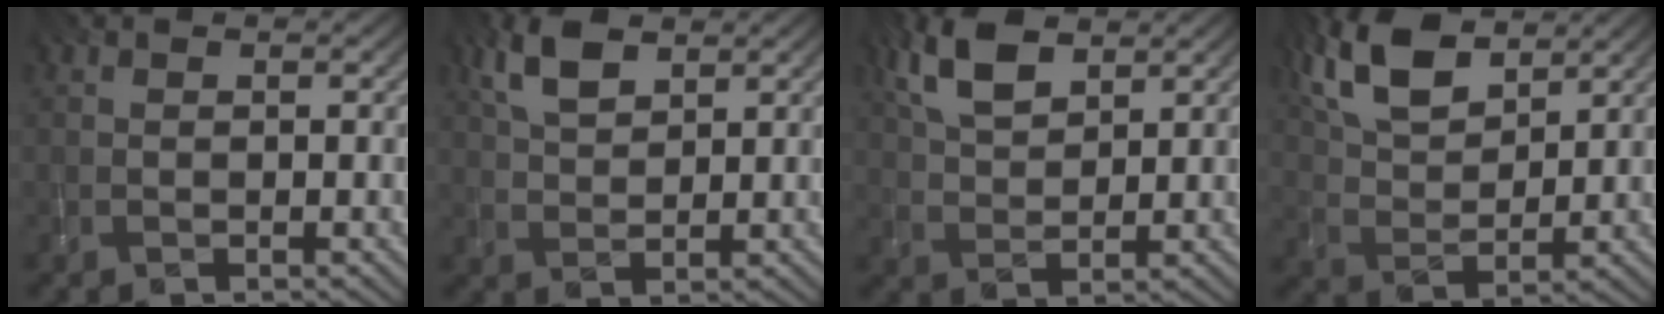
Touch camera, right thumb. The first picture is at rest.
{"total": 4.2, "force": [2.4, 1.7, 3.0], "torque": [-0.072, 0.006, 0.056]}
{"total": 5.9, "force": [3.4, 2.4, 4.2], "torque": [-0.102, 0.010, 0.074]}
{"total": 9.3, "force": [5.6, 4.0, 6.3], "torque": [-0.159, 0.017, 0.119]}